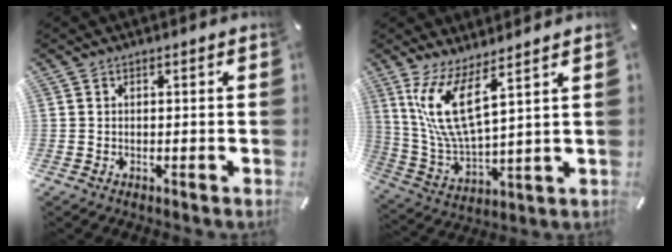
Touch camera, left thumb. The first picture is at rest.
{"total": 12.8, "force": [6.7, 3.8, 10.2], "torque": [-0.238, -0.026, 0.119]}